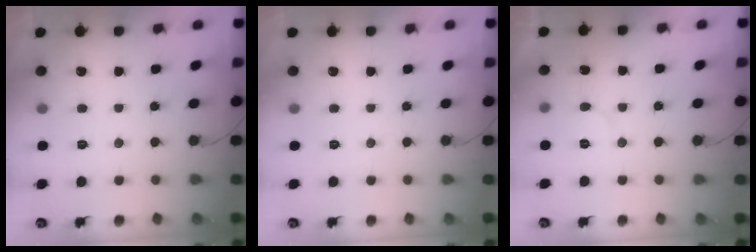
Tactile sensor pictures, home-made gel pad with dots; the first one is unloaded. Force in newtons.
{"total": 0.0}
{"total": 5.2, "press": 5.1, "slide": 0.4}